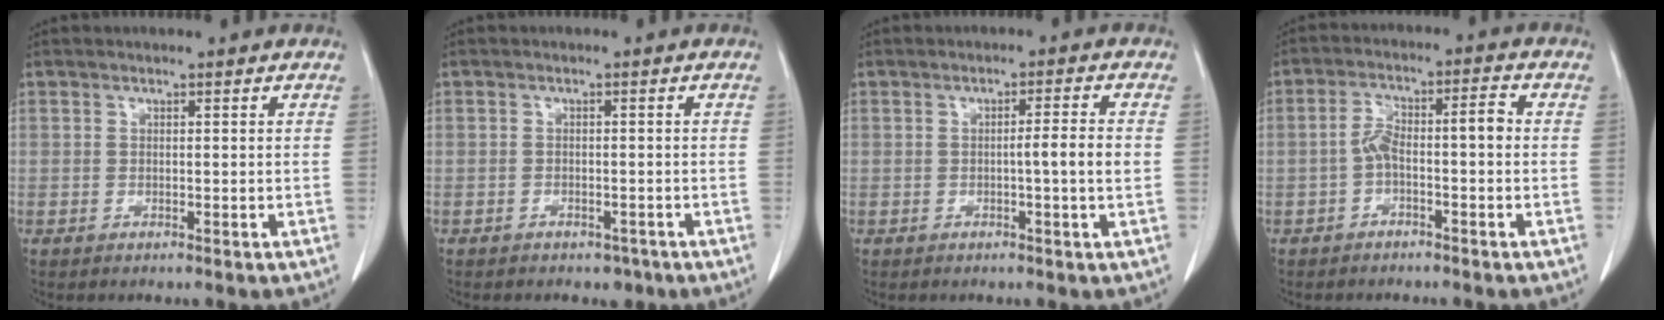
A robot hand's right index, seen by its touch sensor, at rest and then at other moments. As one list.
[{"total": 2.5, "force": [-1.8, 1.6, 0.6], "torque": [-0.004, 0.005, -0.018]}, {"total": 3.7, "force": [-0.5, -0.5, 3.6], "torque": [-0.054, 0.000, -0.009]}, {"total": 5.7, "force": [-1.0, 1.5, 5.4], "torque": [-0.101, 0.034, -0.015]}]